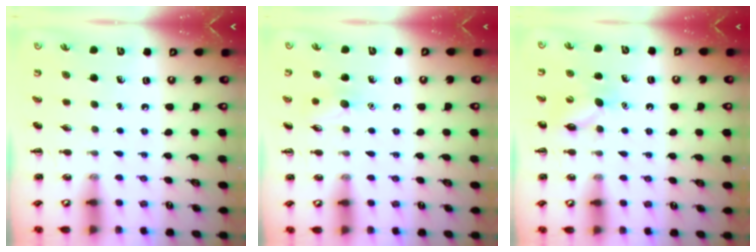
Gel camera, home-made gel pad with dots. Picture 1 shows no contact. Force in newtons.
{"total": 7.5, "press": 7.2, "slide": 2.1}
{"total": 7.3, "press": 7.1, "slide": 1.5}